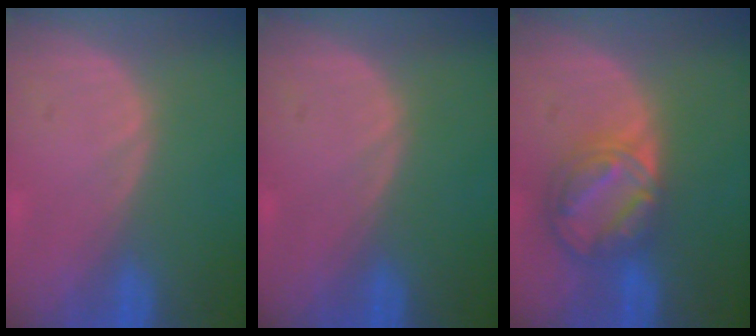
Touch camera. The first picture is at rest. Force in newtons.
{"total": 0.0}
{"total": 8.5, "press": 7.1, "slide": 4.7}